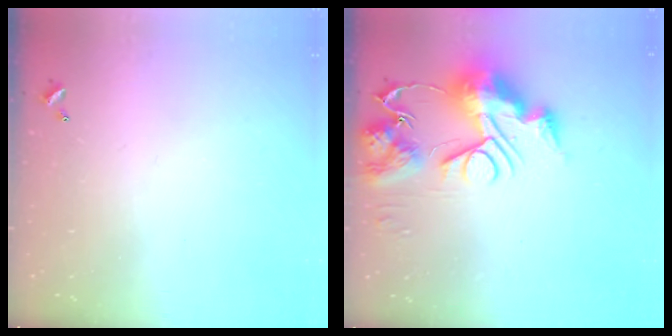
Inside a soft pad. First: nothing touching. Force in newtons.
{"total": 14.3, "press": 14.2, "slide": 1.6}